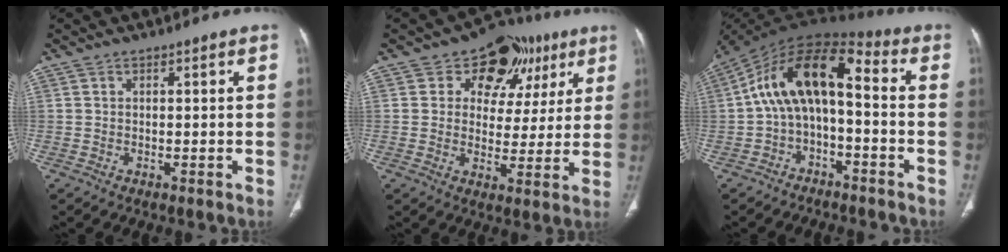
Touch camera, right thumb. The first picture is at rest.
{"total": 13.2, "force": [6.3, 9.8, 6.2], "torque": [-0.018, -0.008, 0.085]}
{"total": 13.8, "force": [-1.2, 7.1, 11.8], "torque": [-0.202, 0.070, -0.031]}